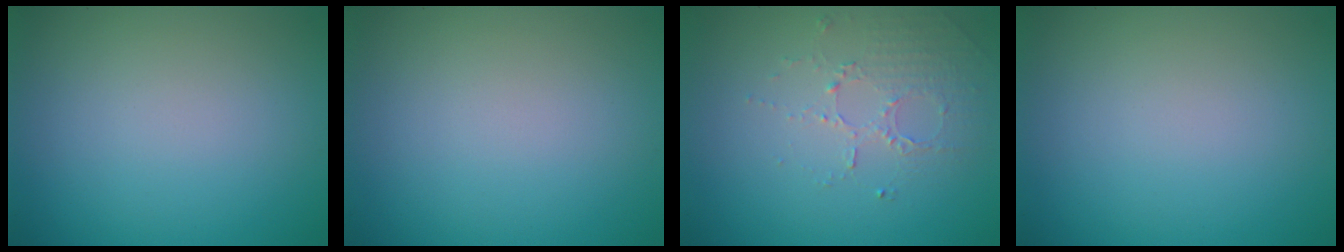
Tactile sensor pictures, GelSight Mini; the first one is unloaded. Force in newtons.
{"total": 0.0}
{"total": 1.7, "press": 1.2, "slide": 1.2}
{"total": 0.0}